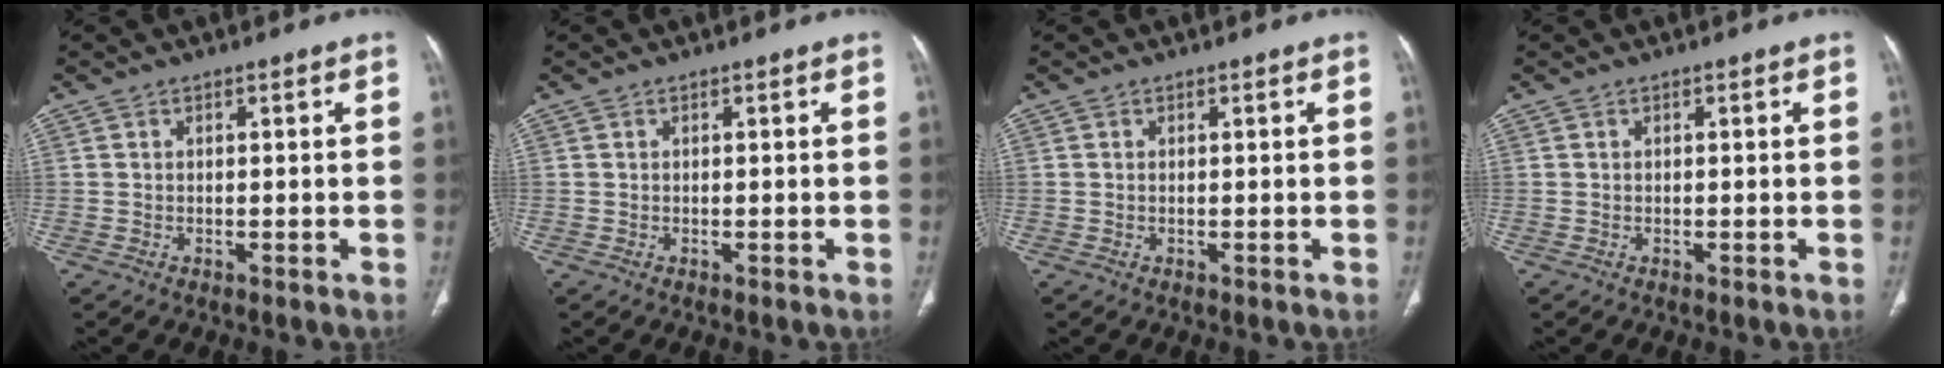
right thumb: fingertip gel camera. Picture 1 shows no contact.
{"total": 0.0}
{"total": 0.0}
{"total": 0.0}